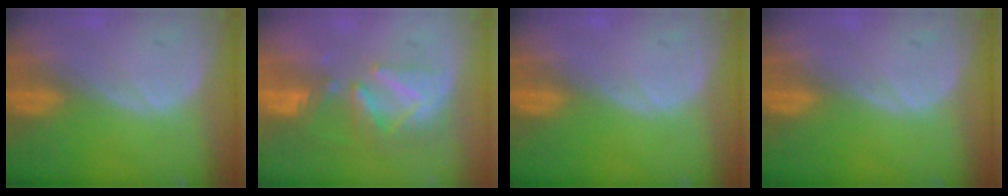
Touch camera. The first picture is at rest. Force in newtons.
{"total": 8.2, "press": 7.4, "slide": 3.6}
{"total": 0.0}
{"total": 0.0}